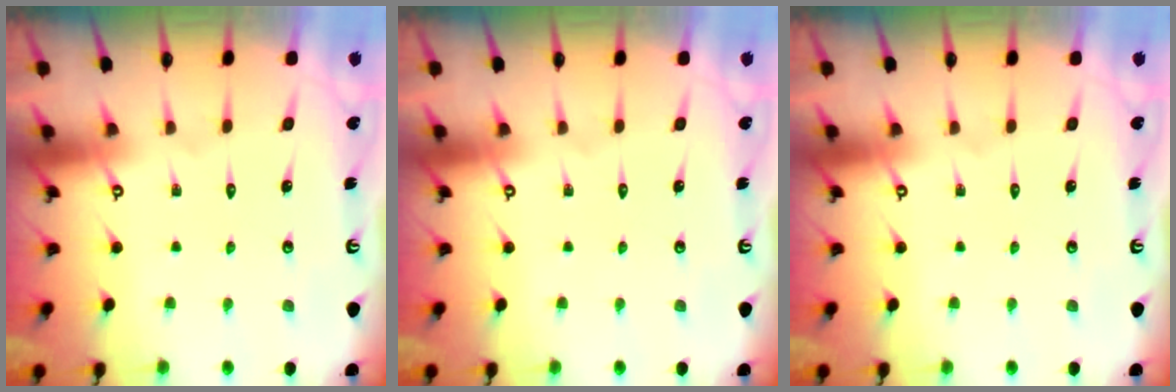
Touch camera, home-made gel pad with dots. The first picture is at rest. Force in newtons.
{"total": 0.0}
{"total": 0.0}